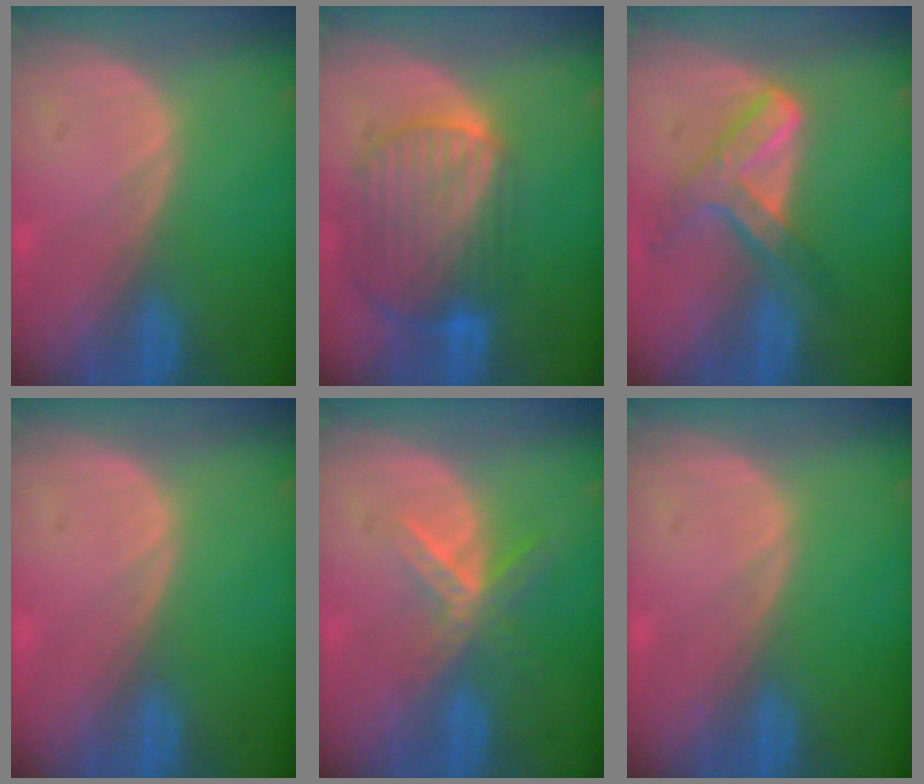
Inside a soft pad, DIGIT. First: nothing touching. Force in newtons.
{"total": 10.3, "press": 8.6, "slide": 5.6}
{"total": 7.2, "press": 6.1, "slide": 3.9}
{"total": 0.0}
{"total": 5.7, "press": 5.0, "slide": 2.8}
{"total": 0.0}